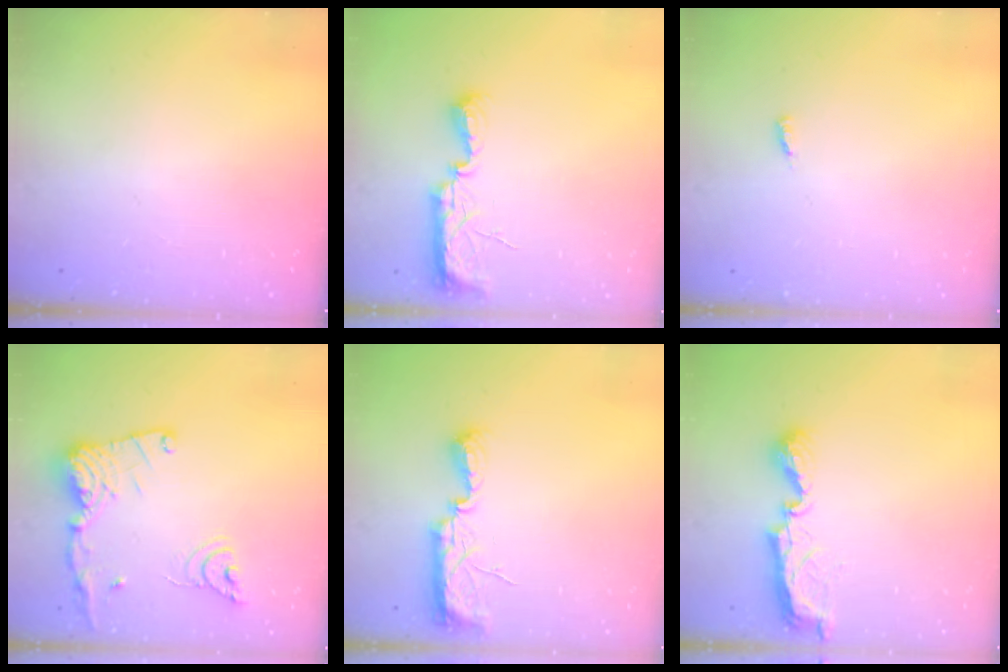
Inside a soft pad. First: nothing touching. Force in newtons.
{"total": 8.1, "press": 8.0, "slide": 1.2}
{"total": 2.6, "press": 2.6, "slide": 0.3}
{"total": 17.9, "press": 17.8, "slide": 1.6}
{"total": 10.5, "press": 9.0, "slide": 5.3}
{"total": 7.7, "press": 7.6, "slide": 0.7}